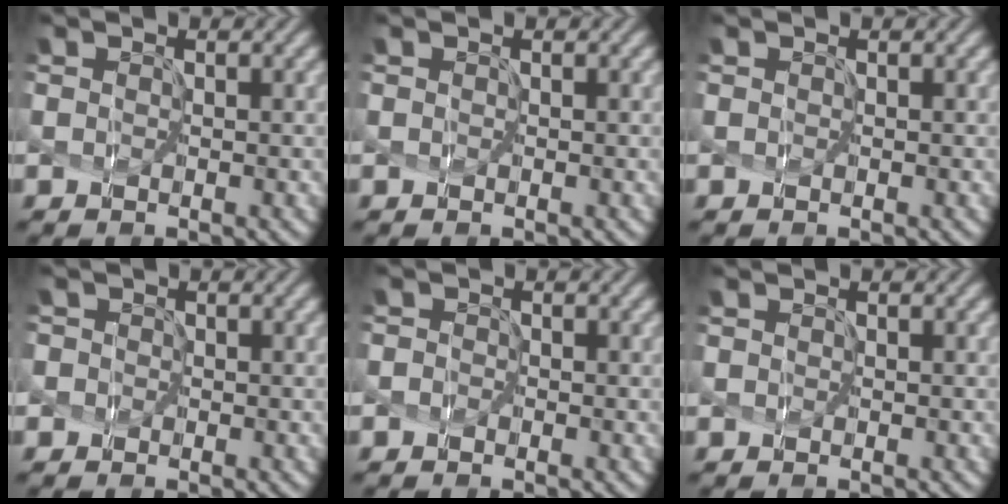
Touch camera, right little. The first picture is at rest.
{"total": 0.0}
{"total": 0.0}
{"total": 1.4, "force": [-0.2, 1.4, 0.2], "torque": [0.013, 0.013, -0.021]}
{"total": 0.6, "force": [-0.4, 0.4, 0.1], "torque": [0.007, 0.005, -0.015]}
{"total": 0.0}